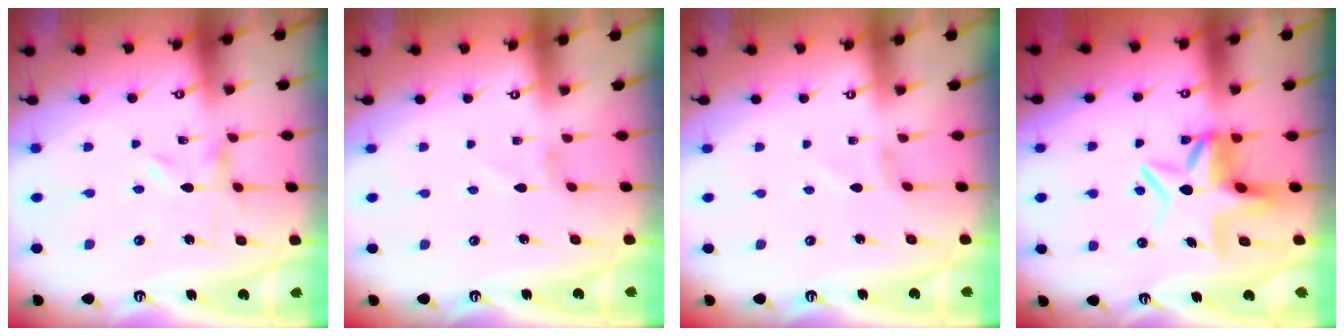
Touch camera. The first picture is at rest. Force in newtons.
{"total": 0.0}
{"total": 0.0}
{"total": 10.3, "press": 10.3, "slide": 1.0}